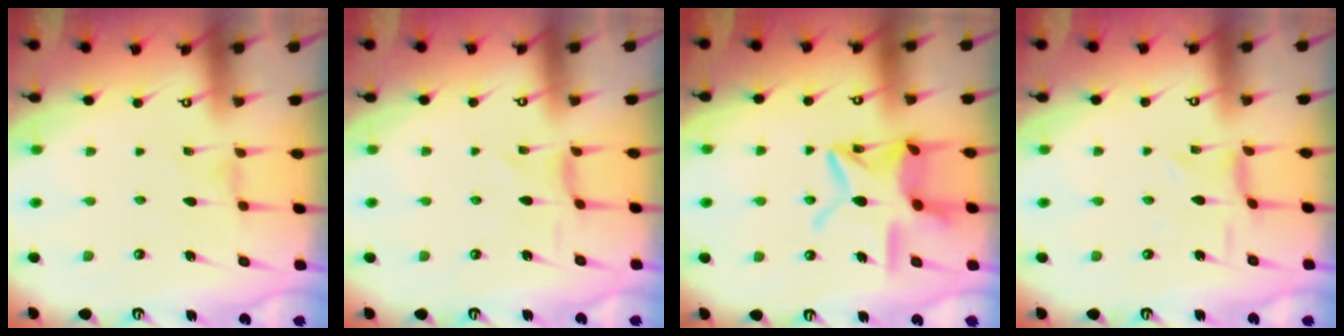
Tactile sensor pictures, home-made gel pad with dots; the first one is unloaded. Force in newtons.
{"total": 0.0}
{"total": 16.8, "press": 16.7, "slide": 1.6}
{"total": 0.8, "press": 0.7, "slide": 0.3}